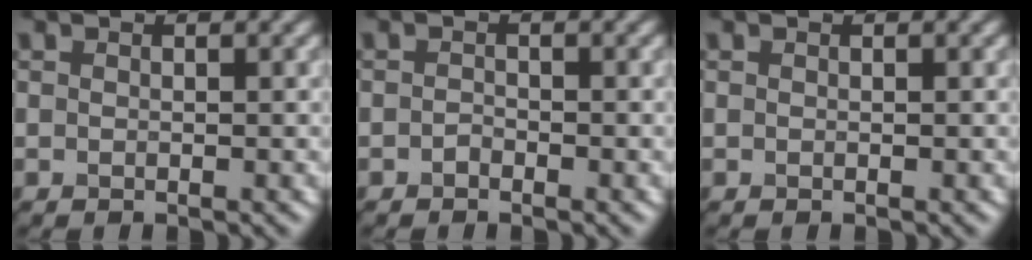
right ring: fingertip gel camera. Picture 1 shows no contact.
{"total": 0.6, "force": [-0.5, 0.3, 0.3], "torque": [-0.005, -0.001, -0.010]}
{"total": 0.0}